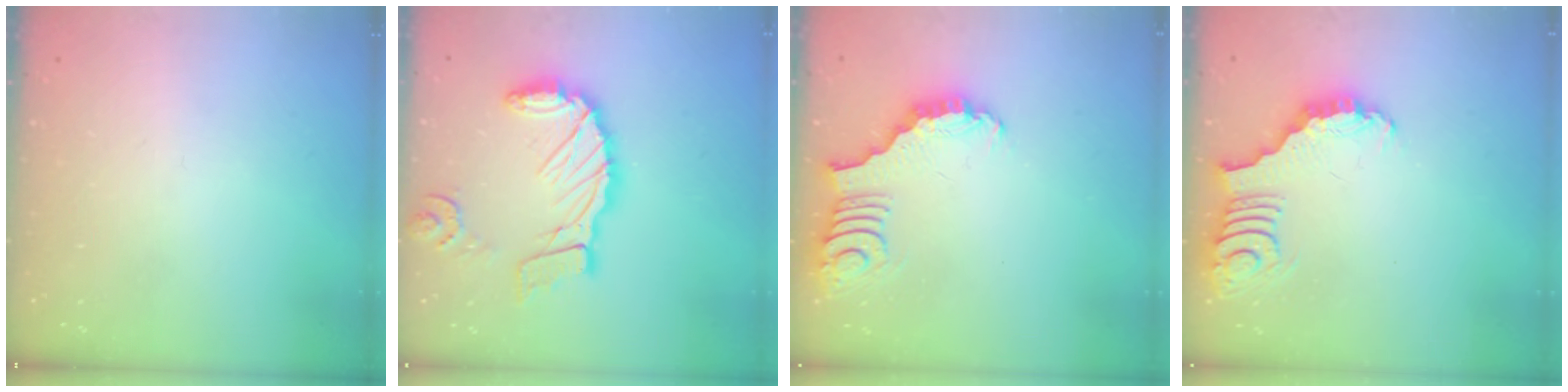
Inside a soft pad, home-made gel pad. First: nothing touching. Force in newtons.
{"total": 16.7, "press": 16.6, "slide": 1.9}
{"total": 3.4, "press": 3.4, "slide": 0.4}
{"total": 3.8, "press": 3.7, "slide": 0.6}